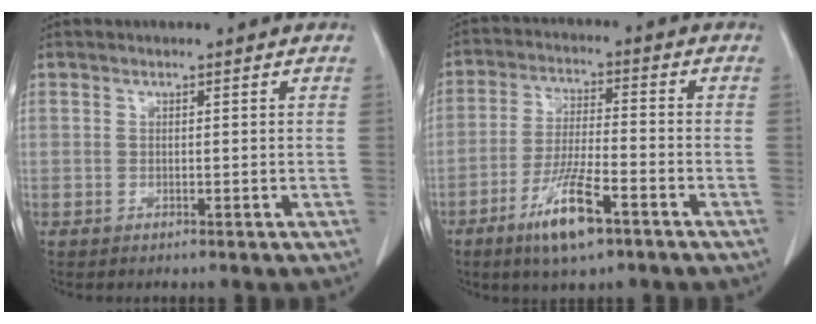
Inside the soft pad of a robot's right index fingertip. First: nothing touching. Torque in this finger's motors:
{"motor_torque": [1.13, -0.76, 0.56, 0.17]}